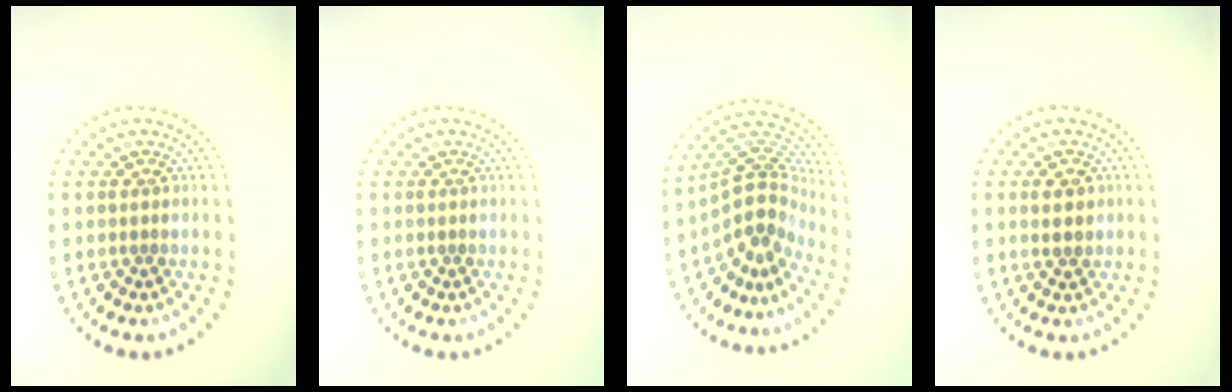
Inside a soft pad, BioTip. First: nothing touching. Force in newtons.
{"total": 0.0}
{"total": 4.3, "press": 3.0, "slide": 3.1}
{"total": 1.8, "press": 1.8, "slide": 0.3}